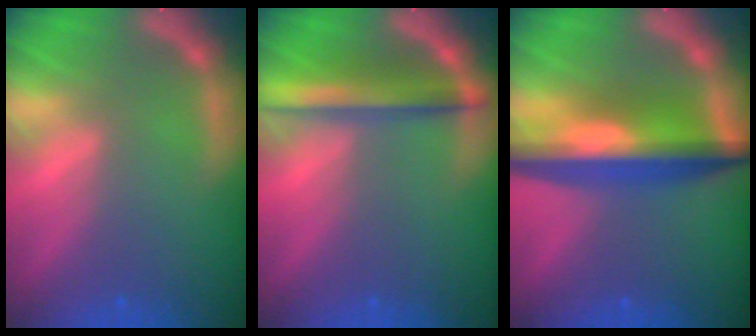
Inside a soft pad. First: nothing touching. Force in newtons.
{"total": 5.0}
{"total": 9.1}